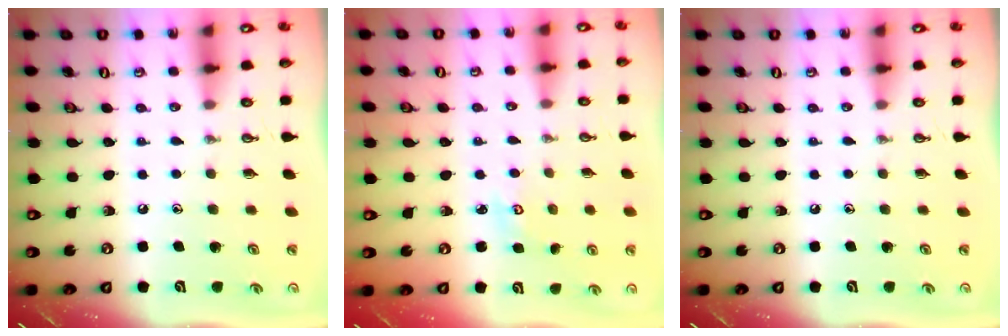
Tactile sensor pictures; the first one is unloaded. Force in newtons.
{"total": 2.5, "press": 2.4, "slide": 0.3}
{"total": 0.0}